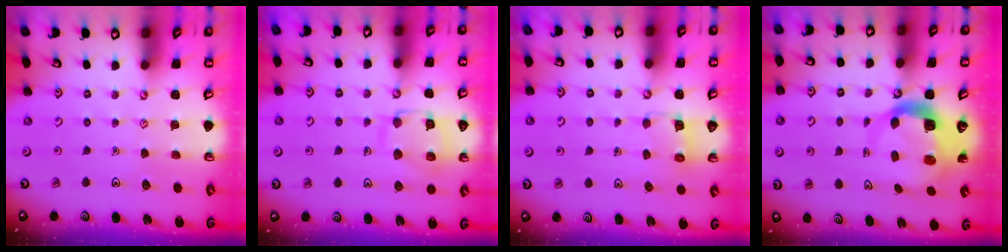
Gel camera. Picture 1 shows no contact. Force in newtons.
{"total": 12.7, "press": 12.6, "slide": 1.2}
{"total": 2.8, "press": 2.8, "slide": 0.2}
{"total": 7.8, "press": 7.7, "slide": 1.1}